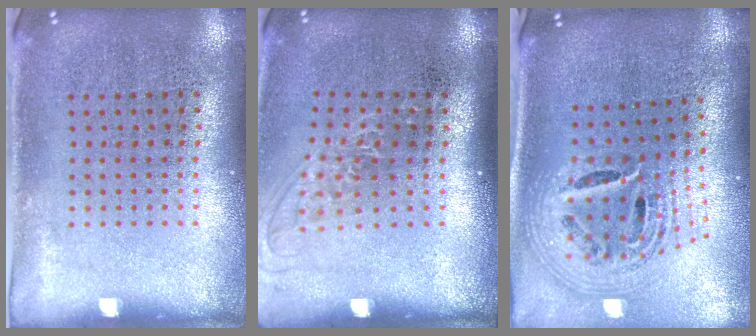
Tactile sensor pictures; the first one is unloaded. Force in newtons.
{"total": 1.3, "press": 1.0, "slide": 0.7}
{"total": 2.7, "press": 1.8, "slide": 2.0}